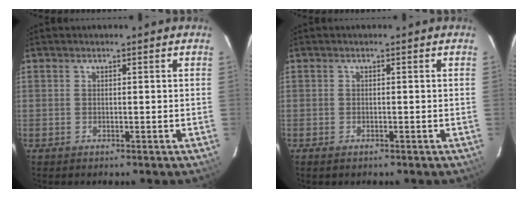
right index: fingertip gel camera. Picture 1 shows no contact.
{"total": 1.0, "force": [-0.7, 0.5, 0.5], "torque": [-0.010, -0.003, -0.014]}